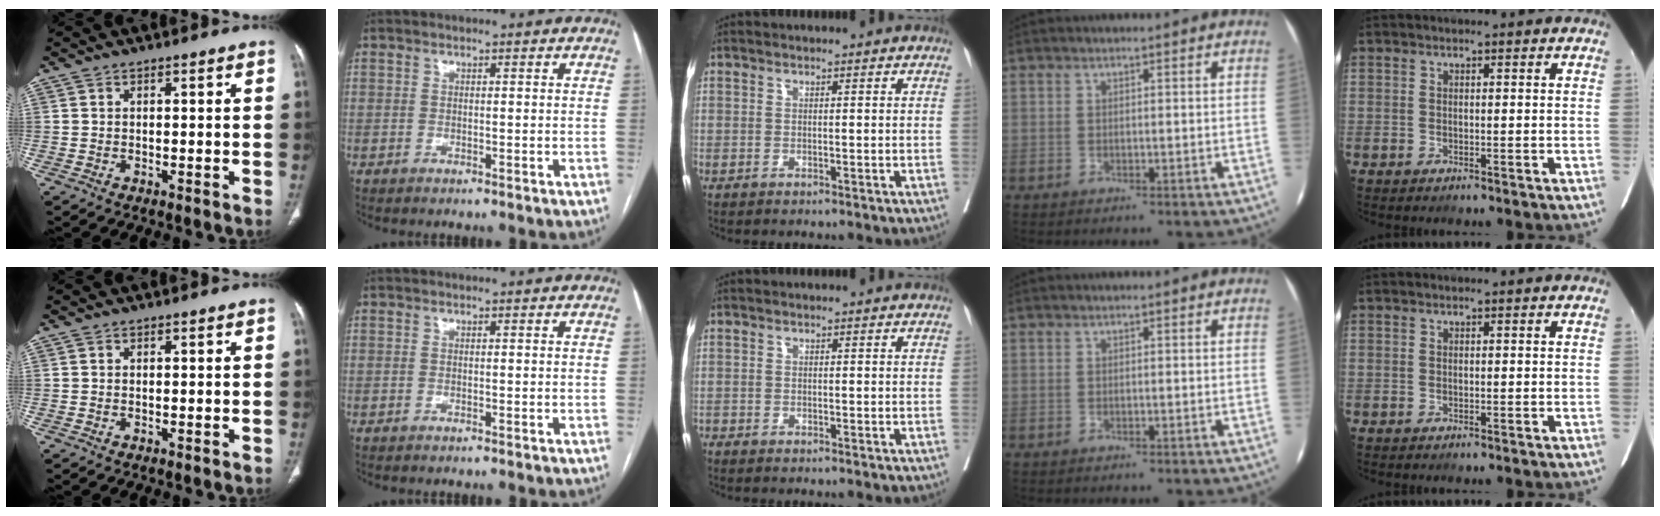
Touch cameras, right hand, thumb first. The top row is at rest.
{"middle": {"total": 0.7, "force": [-0.4, -0.2, -0.6], "torque": [0.003, 0.002, -0.013]}}